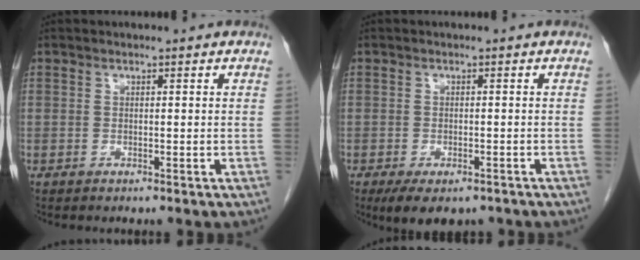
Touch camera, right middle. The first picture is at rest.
{"total": 6.6, "force": [-4.8, 2.9, 3.6], "torque": [-0.051, -0.007, -0.068]}